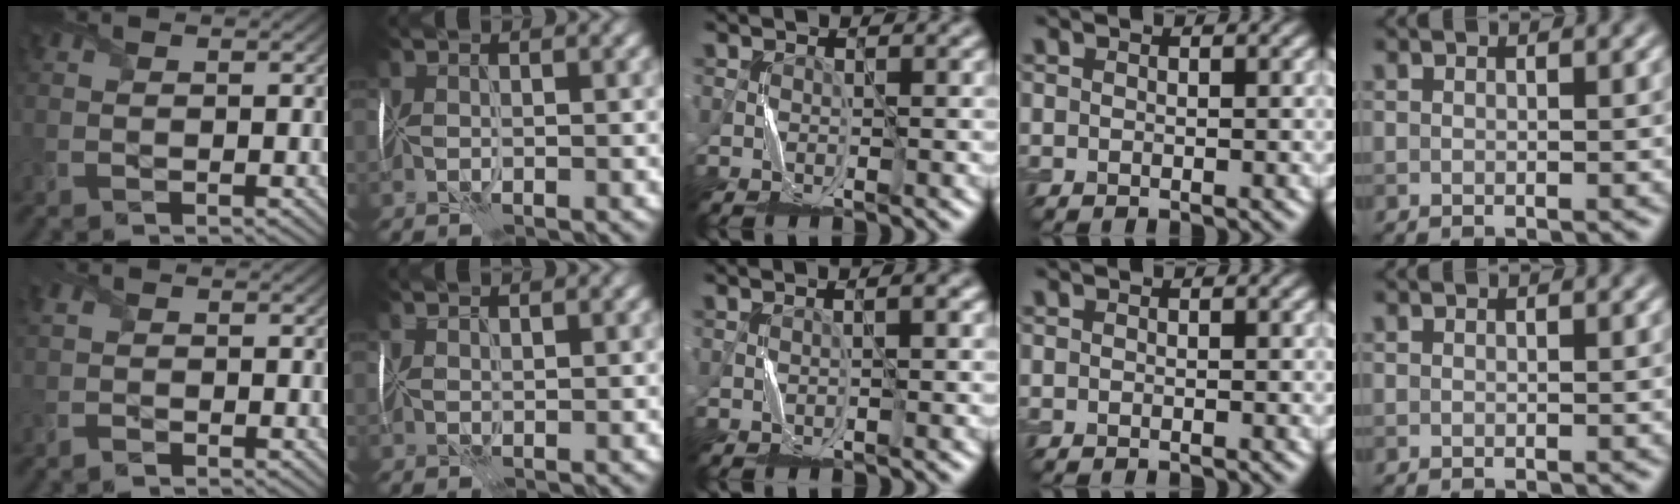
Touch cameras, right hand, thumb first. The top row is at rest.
{"thumb": {"total": 1.3, "force": [-0.5, 1.0, 0.6], "torque": [-0.020, 0.001, -0.019]}, "index": {"total": 1.3, "force": [1.2, 0.2, 0.1], "torque": [-0.002, 0.004, 0.019]}, "middle": {"total": 1.1, "force": [0.5, -0.1, 1.0], "torque": [-0.012, 0.004, 0.005]}, "ring": {"total": 0.7, "force": [-0.6, 0.1, 0.3], "torque": [0.002, -0.001, -0.010]}}